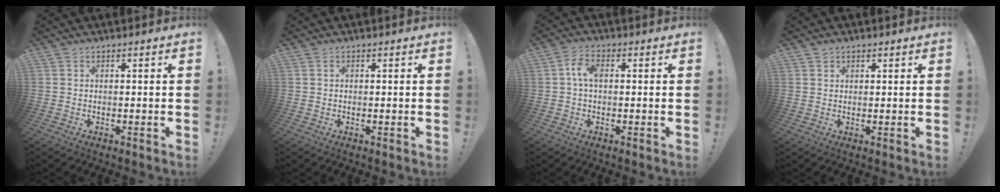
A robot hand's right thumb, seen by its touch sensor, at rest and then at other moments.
{"total": 0.0}
{"total": 4.9, "force": [0.4, 2.7, 4.1], "torque": [-0.069, 0.012, 0.008]}
{"total": 1.3, "force": [0.9, 0.9, 0.2], "torque": [-0.003, 0.000, 0.017]}